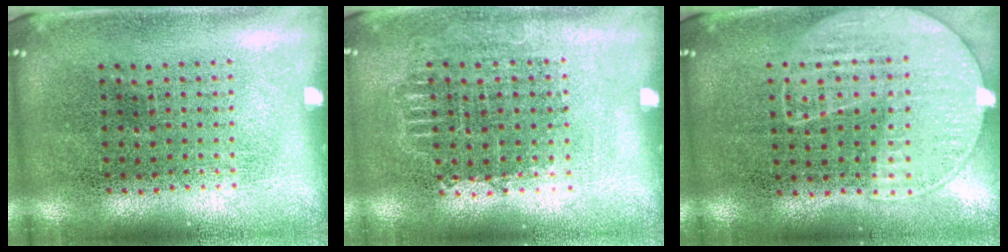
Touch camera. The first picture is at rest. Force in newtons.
{"total": 0.7, "press": 0.7, "slide": 0.3}
{"total": 1.1, "press": 1.0, "slide": 0.6}